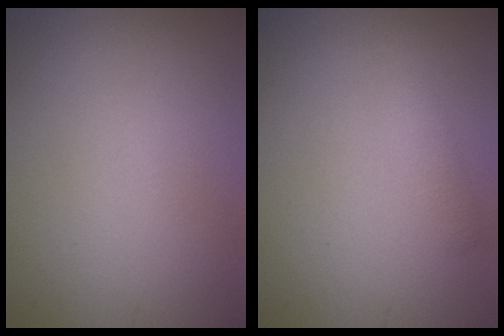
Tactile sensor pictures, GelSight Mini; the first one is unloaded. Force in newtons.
{"total": 1.5, "press": 1.5, "slide": 0.0}